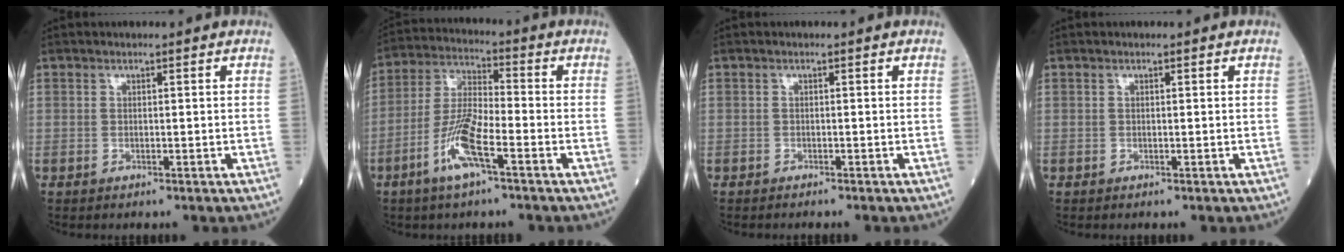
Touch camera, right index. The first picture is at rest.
{"total": 9.2, "force": [-4.4, 1.5, 7.9], "torque": [-0.165, -0.004, -0.089]}
{"total": 1.4, "force": [-1.2, 0.0, 0.6], "torque": [-0.006, 0.001, -0.016]}
{"total": 0.0}